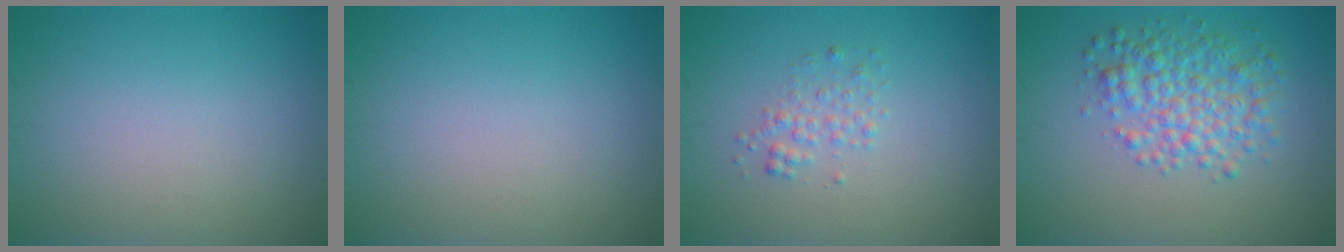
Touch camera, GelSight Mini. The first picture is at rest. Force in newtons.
{"total": 0.0}
{"total": 1.5, "press": 1.5, "slide": 0.0}
{"total": 4.7, "press": 4.7, "slide": 0.0}